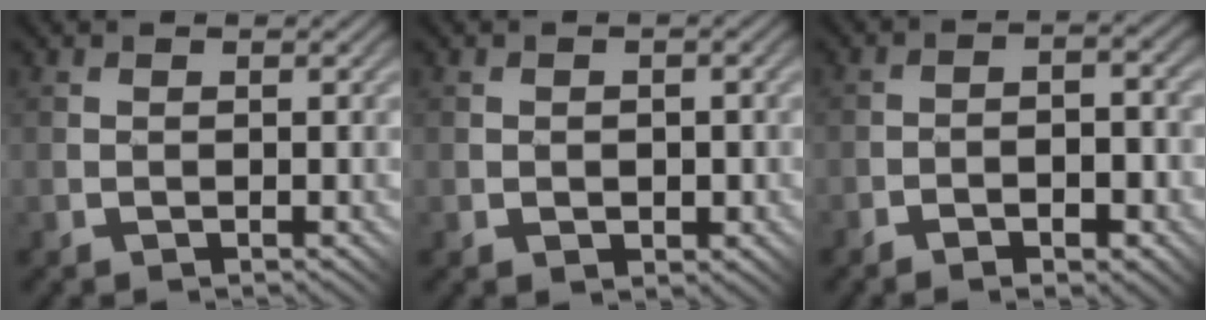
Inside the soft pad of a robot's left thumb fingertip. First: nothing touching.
{"total": 1.4, "force": [-0.1, 1.1, 0.9], "torque": [-0.015, -0.004, 0.001]}
{"total": 6.3, "force": [-3.5, 2.4, 4.7], "torque": [-0.066, 0.003, -0.048]}